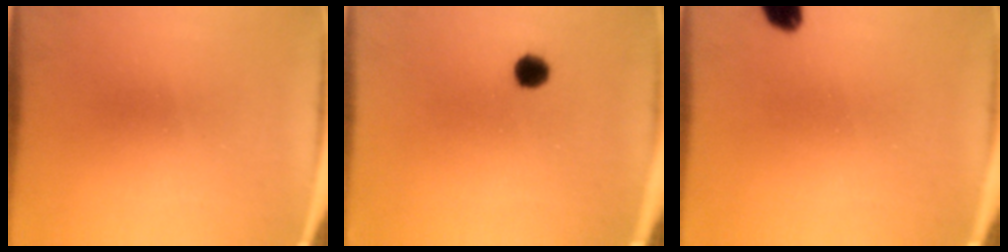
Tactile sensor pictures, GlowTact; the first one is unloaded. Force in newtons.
{"total": 2.8}
{"total": 4.3}